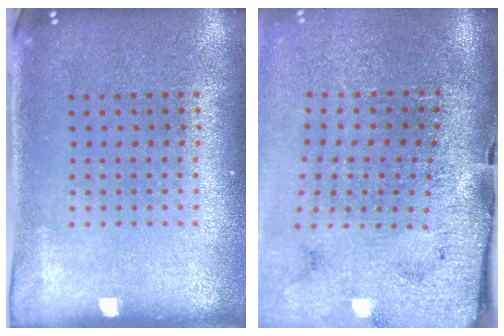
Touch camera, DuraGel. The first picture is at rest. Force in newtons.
{"total": 4.7, "press": 3.6, "slide": 2.9}